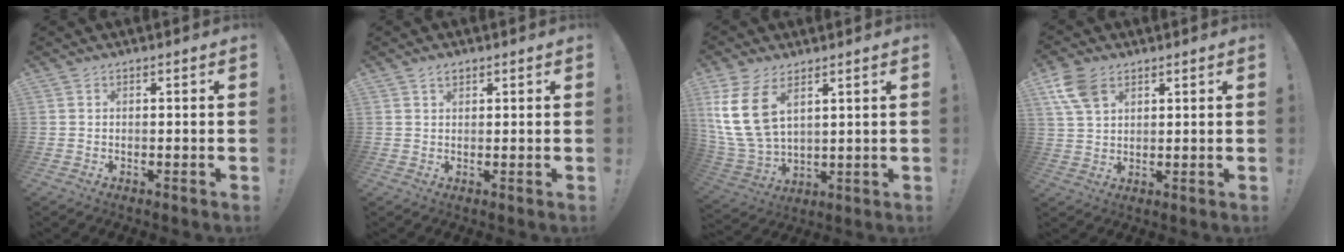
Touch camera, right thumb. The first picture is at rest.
{"total": 1.7, "force": [1.1, 0.9, 0.9], "torque": [-0.010, -0.001, 0.019]}
{"total": 13.2, "force": [6.2, 7.5, 9.0], "torque": [-0.197, -0.026, 0.119]}
{"total": 8.7, "force": [4.4, 5.4, 5.2], "torque": [-0.106, -0.004, 0.089]}